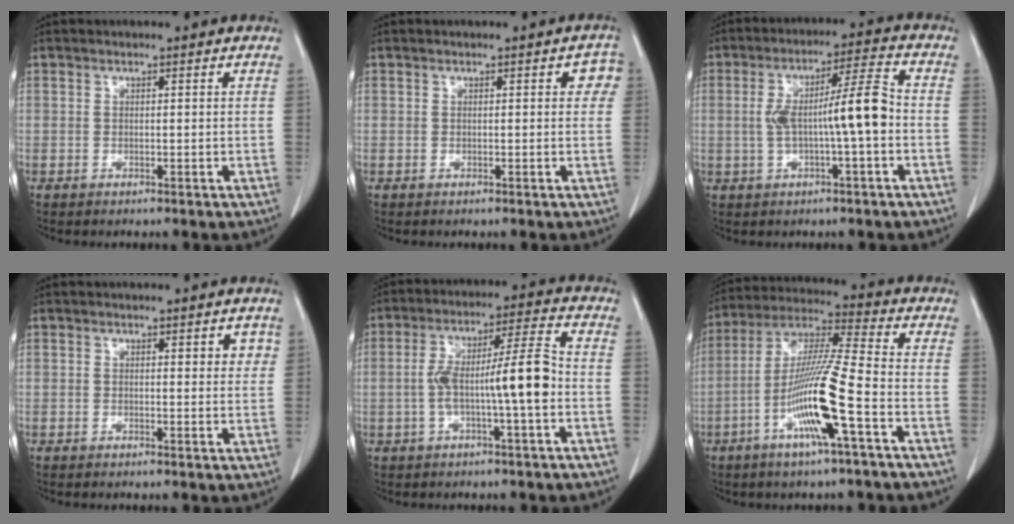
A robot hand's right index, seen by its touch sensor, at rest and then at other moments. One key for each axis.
{"total": 2.5, "fx": 0.6, "fy": 1.3, "fz": 2.1, "tx": -0.012, "ty": 0.012, "tz": 0.002}
{"total": 9.4, "fx": -1.0, "fy": 0.5, "fz": 9.3, "tx": -0.163, "ty": 0.024, "tz": -0.019}
{"total": 2.6, "fx": 1.1, "fy": 1.1, "fz": 2.1, "tx": -0.019, "ty": 0.000, "tz": 0.011}
{"total": 10.3, "fx": -1.9, "fy": 0.5, "fz": 10.1, "tx": -0.179, "ty": 0.023, "tz": -0.037}
{"total": 13.8, "fx": -5.0, "fy": -0.2, "fz": 12.8, "tx": -0.256, "ty": -0.003, "tz": -0.101}